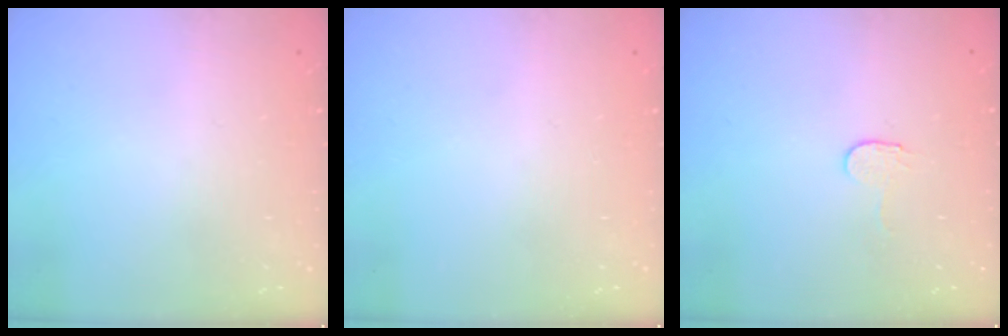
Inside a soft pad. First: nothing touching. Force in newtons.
{"total": 0.0}
{"total": 2.9, "press": 2.9, "slide": 0.3}